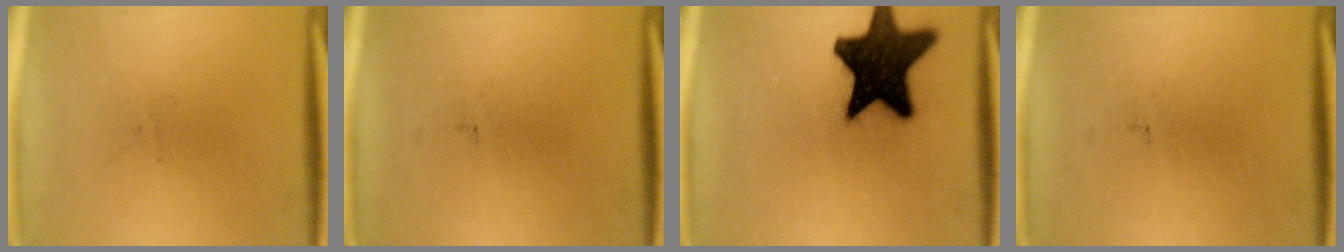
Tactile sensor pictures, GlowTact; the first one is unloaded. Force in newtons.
{"total": 0.0}
{"total": 19.8}
{"total": 0.0}